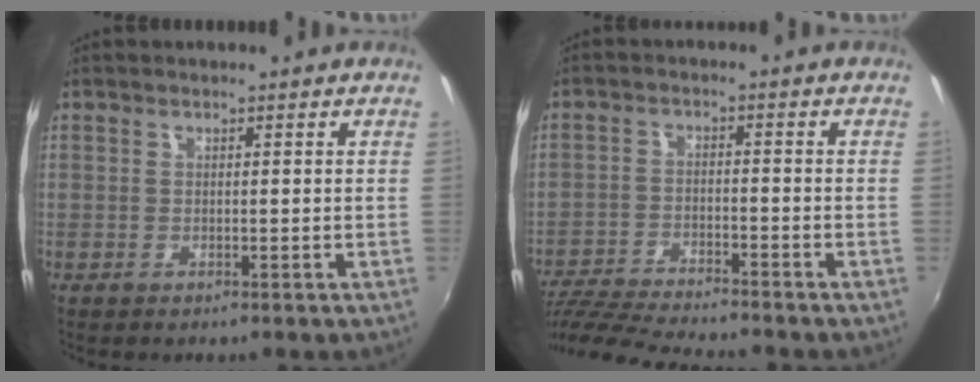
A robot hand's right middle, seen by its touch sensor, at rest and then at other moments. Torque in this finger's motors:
{"motor_torque": [1.07, -1.07, 0.10, 0.08]}